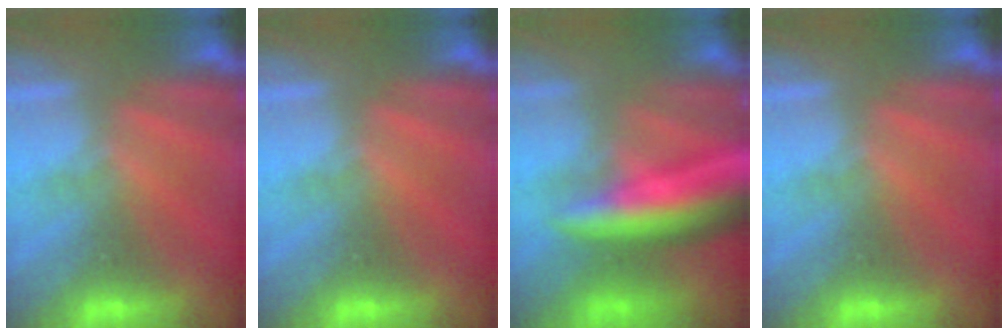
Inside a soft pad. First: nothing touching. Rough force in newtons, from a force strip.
{"total": 0.0}
{"total": 7.7}
{"total": 0.0}